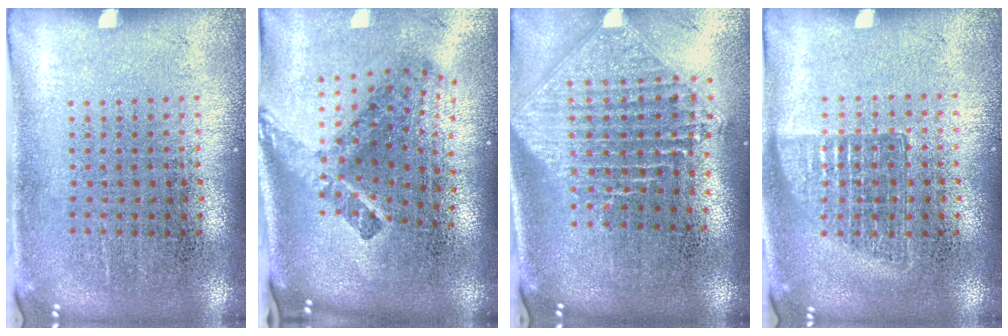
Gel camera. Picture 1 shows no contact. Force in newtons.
{"total": 2.6, "press": 1.6, "slide": 2.0}
{"total": 2.4, "press": 1.9, "slide": 1.5}
{"total": 1.1, "press": 1.0, "slide": 0.6}